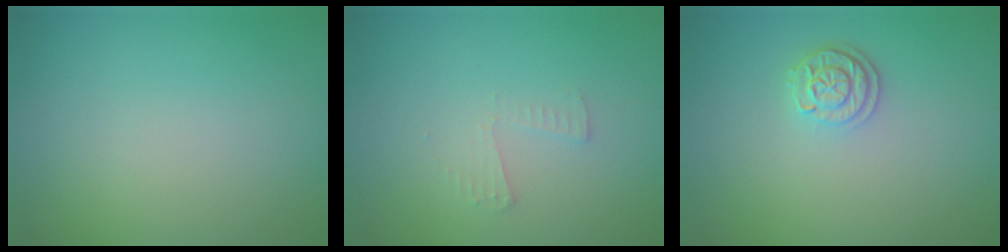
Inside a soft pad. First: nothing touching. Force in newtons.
{"total": 1.0, "press": 1.0, "slide": 0.0}
{"total": 2.4, "press": 2.1, "slide": 1.3}